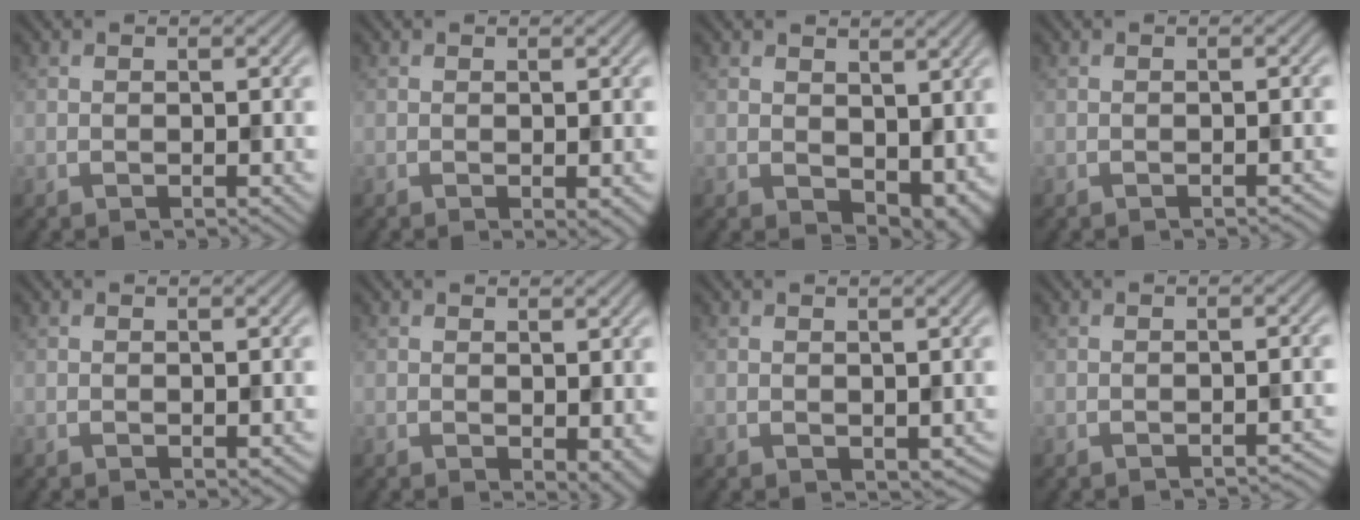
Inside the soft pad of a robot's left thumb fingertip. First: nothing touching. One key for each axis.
{"total": 1.2, "fx": -0.2, "fy": 0.2, "fz": 1.2, "tx": -0.018, "ty": -0.008, "tz": -0.005}
{"total": 5.5, "fx": 1.4, "fy": 3.7, "fz": 3.8, "tx": -0.070, "ty": -0.020, "tz": 0.034}
{"total": 0.8, "fx": -0.6, "fy": 0.2, "fz": 0.5, "tx": -0.004, "ty": 0.000, "tz": -0.010}
{"total": 0.7, "fx": -0.2, "fy": 0.3, "fz": 0.6, "tx": -0.007, "ty": -0.005, "tz": 0.000}
{"total": 2.9, "fx": -0.3, "fy": 1.7, "fz": 2.3, "tx": -0.033, "ty": -0.010, "tz": -0.001}
{"total": 1.3, "fx": 0.3, "fy": 0.9, "fz": 0.8, "tx": -0.017, "ty": -0.008, "tz": 0.011}
{"total": 1.4, "fx": -1.1, "fy": 0.3, "fz": 0.8, "tx": -0.004, "ty": 0.002, "tz": -0.015}